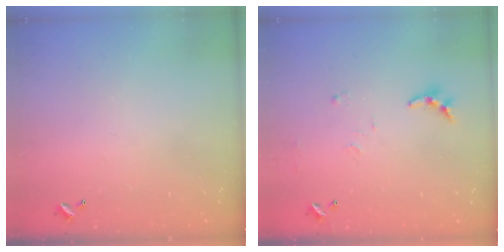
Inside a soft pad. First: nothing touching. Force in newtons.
{"total": 7.9, "press": 7.9, "slide": 0.5}